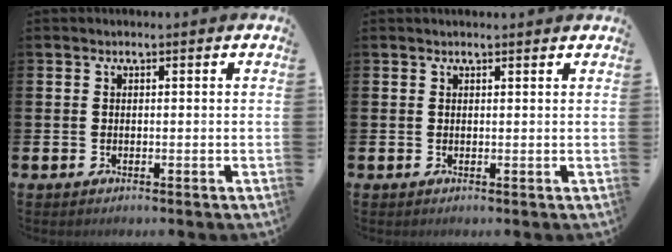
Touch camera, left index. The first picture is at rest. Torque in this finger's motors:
{"motor_torque": [0.70, -1.32, 0.08, -0.01]}